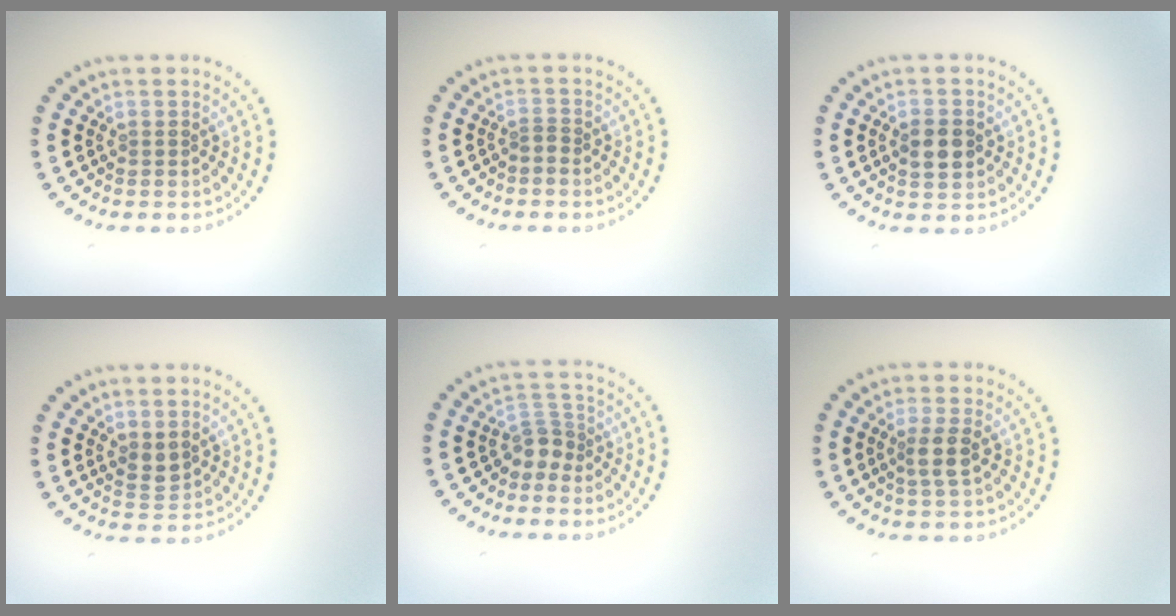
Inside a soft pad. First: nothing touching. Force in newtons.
{"total": 0.6, "press": 0.4, "slide": 0.5}
{"total": 2.6, "press": 2.6, "slide": 0.2}
{"total": 1.7, "press": 1.6, "slide": 0.6}
{"total": 2.3, "press": 1.7, "slide": 1.6}
{"total": 2.2, "press": 1.9, "slide": 1.1}